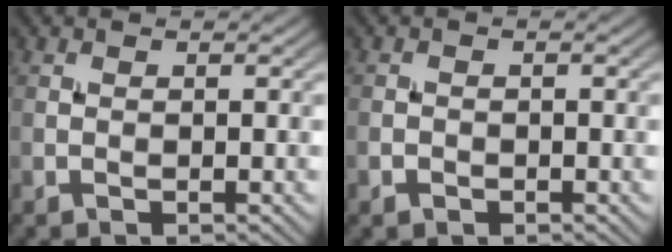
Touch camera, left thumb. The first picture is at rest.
{"total": 1.0, "force": [-0.6, 0.7, 0.3], "torque": [-0.005, -0.002, -0.013]}